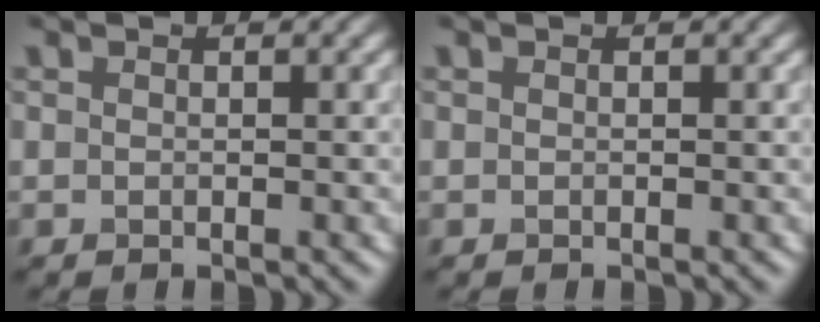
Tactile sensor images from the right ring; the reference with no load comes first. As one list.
[{"total": 0.0}]